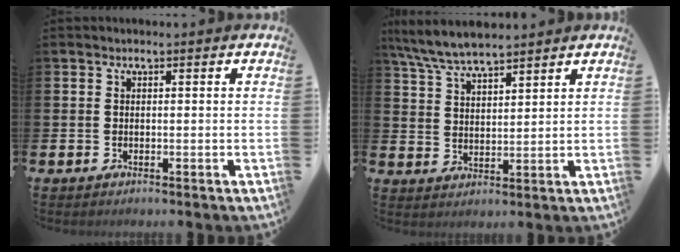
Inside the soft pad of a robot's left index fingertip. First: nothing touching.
{"total": 6.6, "force": [6.2, 0.9, 2.1], "torque": [-0.064, -0.022, 0.113]}